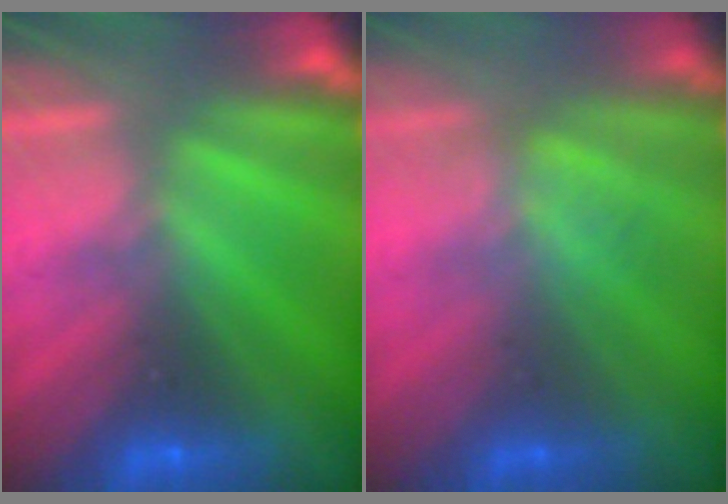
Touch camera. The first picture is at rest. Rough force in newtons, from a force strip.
{"total": 2.4}